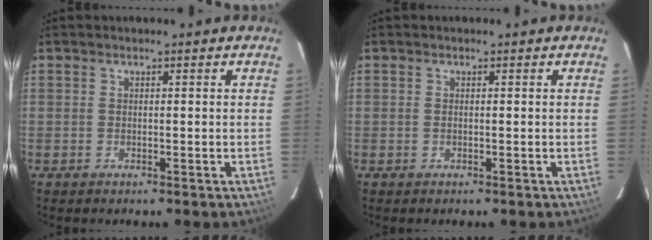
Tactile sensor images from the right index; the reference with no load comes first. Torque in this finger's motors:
{"motor_torque": [0.09, 0.01, 0.04, 0.01]}